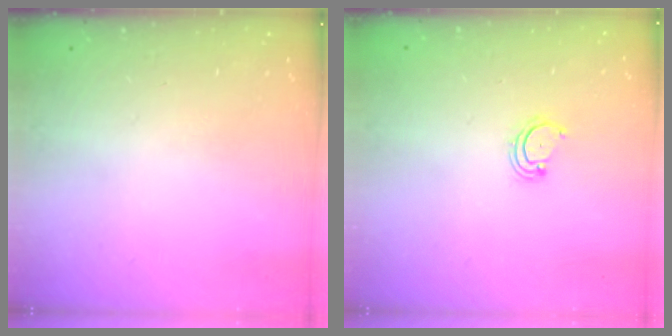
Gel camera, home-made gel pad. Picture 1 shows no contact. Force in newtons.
{"total": 2.9, "press": 2.9, "slide": 0.3}